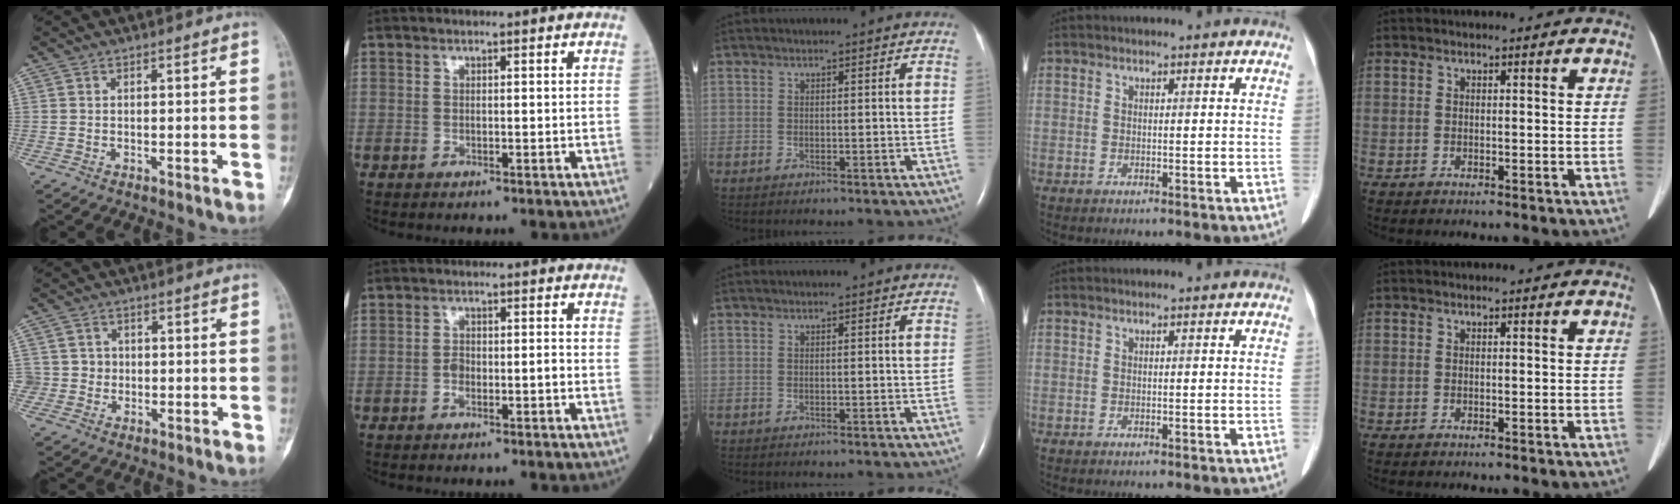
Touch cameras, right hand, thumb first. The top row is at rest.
{"thumb": {"total": 3.7, "force": [-0.4, 3.6, 0.1], "torque": [0.031, 0.012, -0.011]}, "index": {"total": 2.6, "force": [-1.1, 1.0, 2.1], "torque": [-0.039, 0.006, -0.019]}}